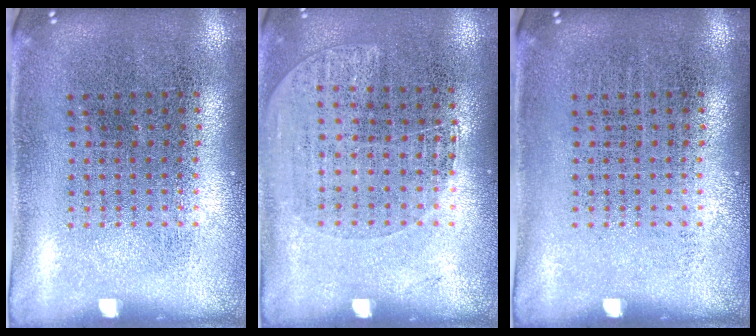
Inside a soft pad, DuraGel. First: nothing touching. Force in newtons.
{"total": 1.0, "press": 0.9, "slide": 0.5}
{"total": 0.0}